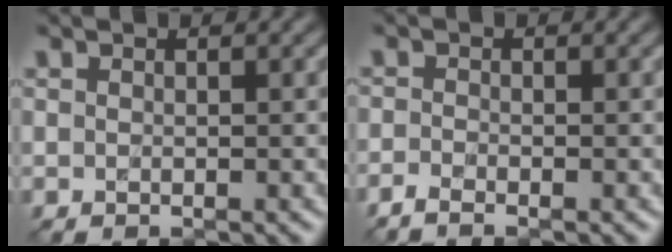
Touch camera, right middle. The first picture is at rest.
{"total": 1.6, "force": [-1.5, 0.1, 0.6], "torque": [-0.019, -0.005, -0.039]}